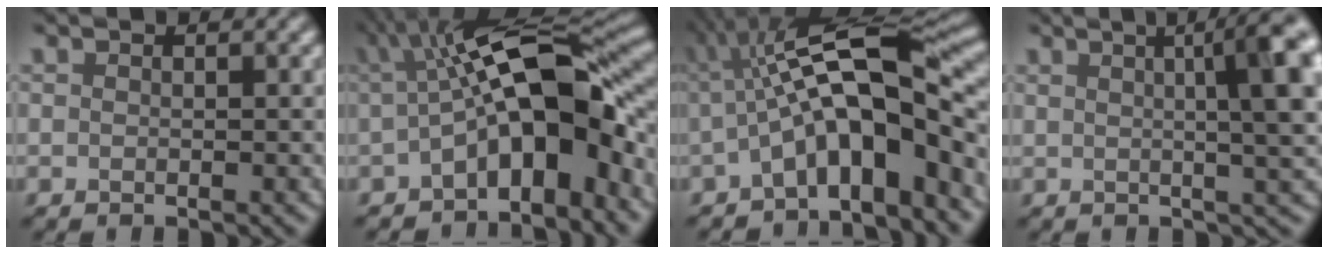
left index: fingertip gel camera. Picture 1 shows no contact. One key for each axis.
{"total": 10.1, "fx": -1.1, "fy": 3.6, "fz": 9.3, "tx": -0.127, "ty": 0.014, "tz": -0.029}
{"total": 10.5, "fx": -2.0, "fy": 3.1, "fz": 9.8, "tx": -0.149, "ty": 0.019, "tz": -0.045}
{"total": 10.2, "fx": 2.4, "fy": 2.9, "fz": 9.5, "tx": -0.083, "ty": 0.022, "tz": 0.019}